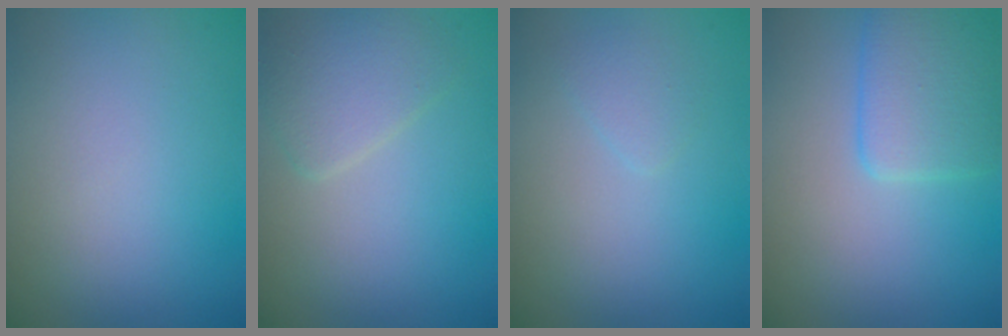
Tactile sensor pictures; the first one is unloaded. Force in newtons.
{"total": 2.9, "press": 2.9, "slide": 0.1}
{"total": 1.1, "press": 1.1, "slide": 0.1}
{"total": 4.0, "press": 4.0, "slide": 0.3}